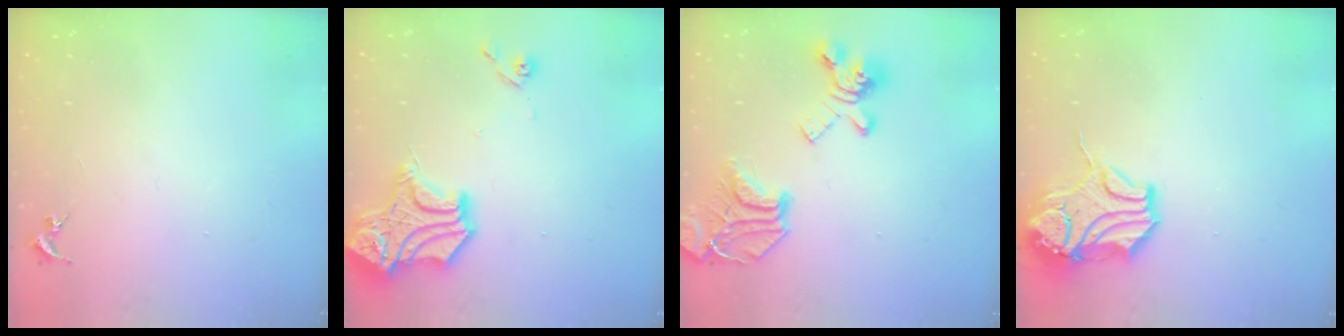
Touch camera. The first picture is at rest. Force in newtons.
{"total": 16.7, "press": 16.6, "slide": 2.0}
{"total": 22.2, "press": 22.1, "slide": 2.3}
{"total": 16.7, "press": 16.6, "slide": 1.9}